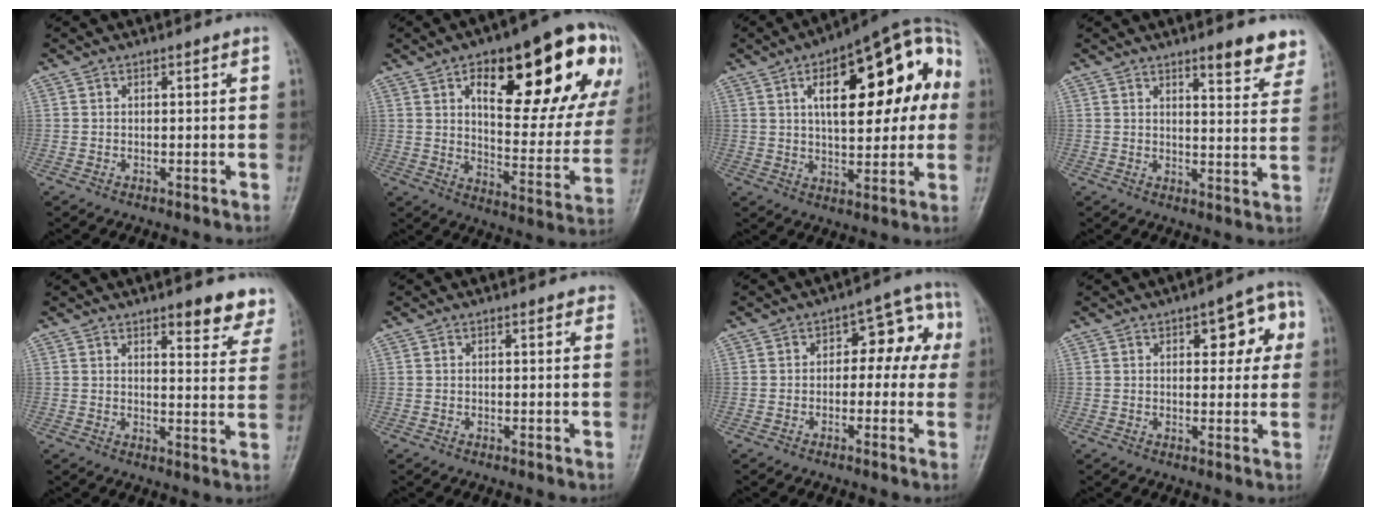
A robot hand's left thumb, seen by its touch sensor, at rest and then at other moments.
{"total": 28.6, "force": [12.0, 11.6, 23.2], "torque": [-0.263, -0.011, 0.172]}
{"total": 22.4, "force": [4.9, 9.3, 19.8], "torque": [-0.253, 0.026, 0.060]}
{"total": 8.2, "force": [6.2, 2.2, 4.8], "torque": [-0.032, -0.036, 0.073]}
{"total": 9.2, "force": [7.3, 3.0, 4.7], "torque": [-0.019, -0.040, 0.074]}
{"total": 1.5, "force": [1.1, 0.7, 0.7], "torque": [0.006, 0.001, 0.006]}
{"total": 8.9, "force": [0.6, 5.5, 6.9], "torque": [-0.039, 0.038, -0.002]}
{"total": 10.8, "force": [3.6, 4.9, 9.0], "torque": [-0.075, 0.008, 0.039]}